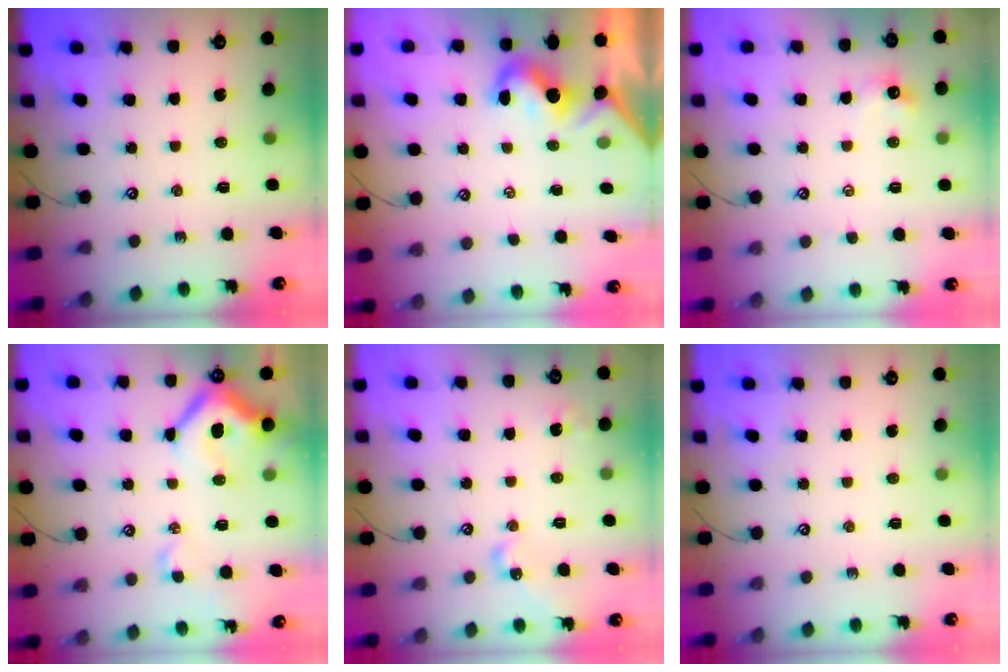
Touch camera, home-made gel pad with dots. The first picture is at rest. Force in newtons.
{"total": 2.3, "press": 2.2, "slide": 0.7}
{"total": 0.7, "press": 0.6, "slide": 0.4}
{"total": 10.3, "press": 10.2, "slide": 1.6}
{"total": 8.2, "press": 8.2, "slide": 0.9}
{"total": 0.0}